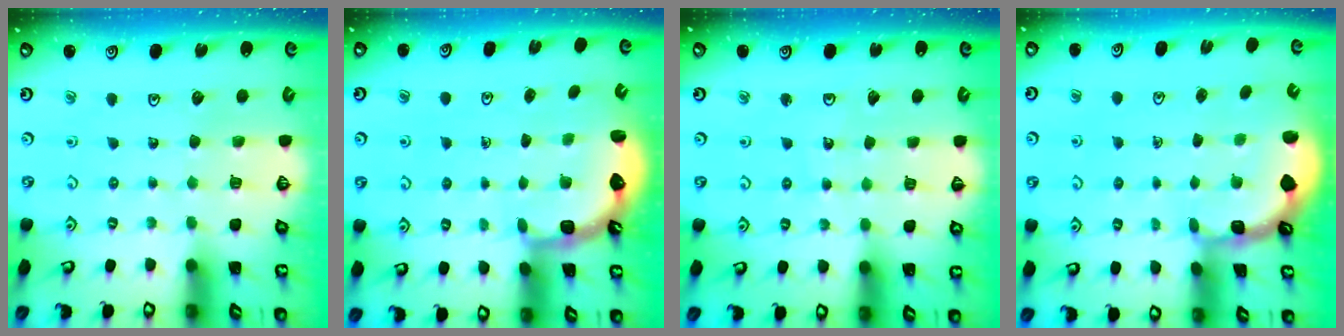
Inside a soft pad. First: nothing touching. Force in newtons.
{"total": 2.5, "press": 2.1, "slide": 1.4}
{"total": 3.4, "press": 3.4, "slide": 0.2}
{"total": 1.7, "press": 1.6, "slide": 0.5}